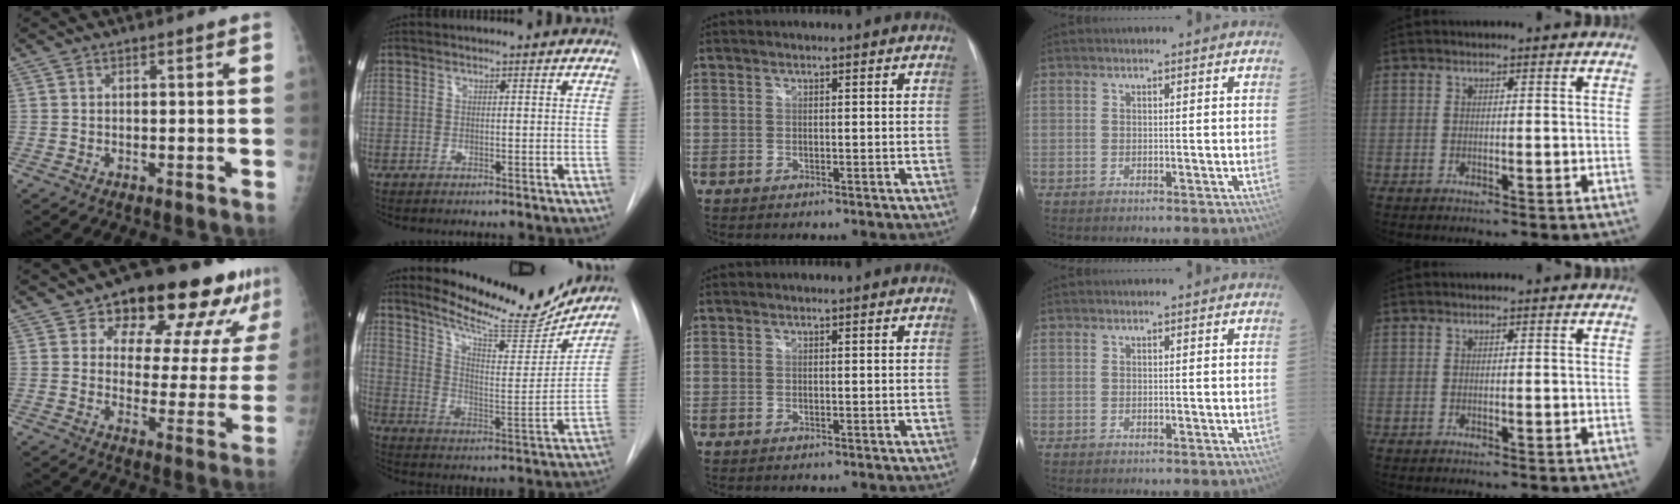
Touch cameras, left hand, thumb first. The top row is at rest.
{"thumb": {"total": 18.9, "force": [12.5, 8.8, 11.1], "torque": [-0.102, -0.043, 0.159]}, "index": {"total": 16.3, "force": [15.2, 2.5, 5.4], "torque": [-0.087, -0.054, 0.219]}}